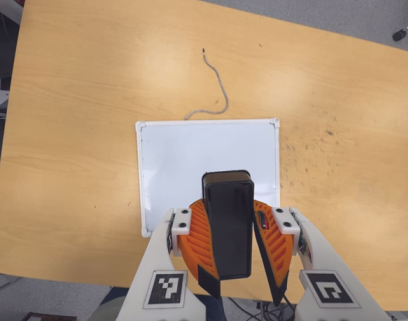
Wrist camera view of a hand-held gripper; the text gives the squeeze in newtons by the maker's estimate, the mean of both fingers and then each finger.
{"total": 11.2, "left": 10.9, "right": 11.5}